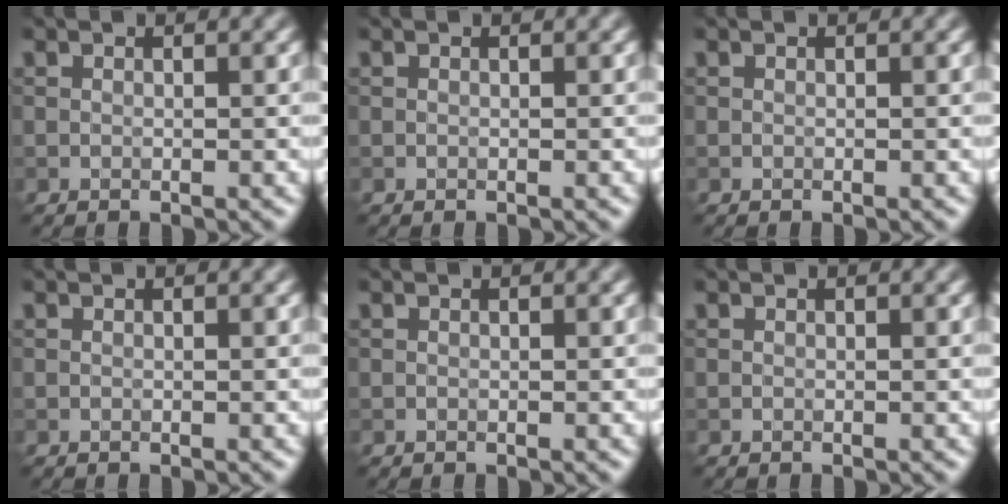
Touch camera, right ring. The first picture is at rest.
{"total": 0.0}
{"total": 0.0}
{"total": 0.0}
{"total": 0.0}
{"total": 0.0}